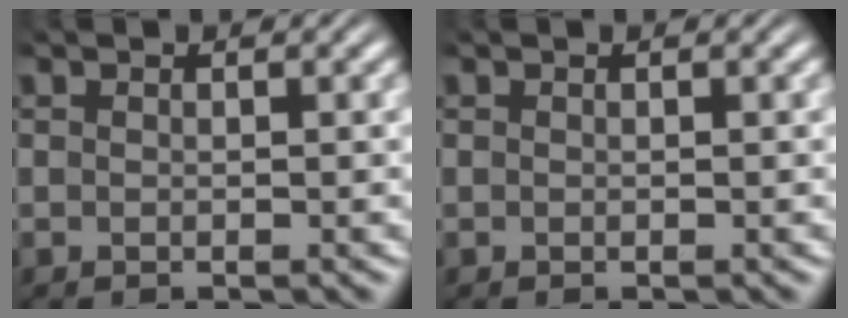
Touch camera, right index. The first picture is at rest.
{"total": 0.0}